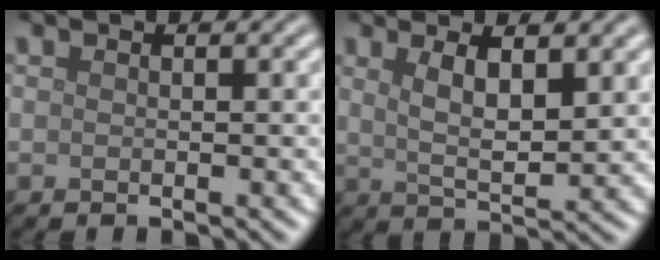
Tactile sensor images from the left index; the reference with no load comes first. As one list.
[{"total": 4.3, "force": [1.8, 1.2, 3.7], "torque": [-0.070, -0.009, 0.034]}]